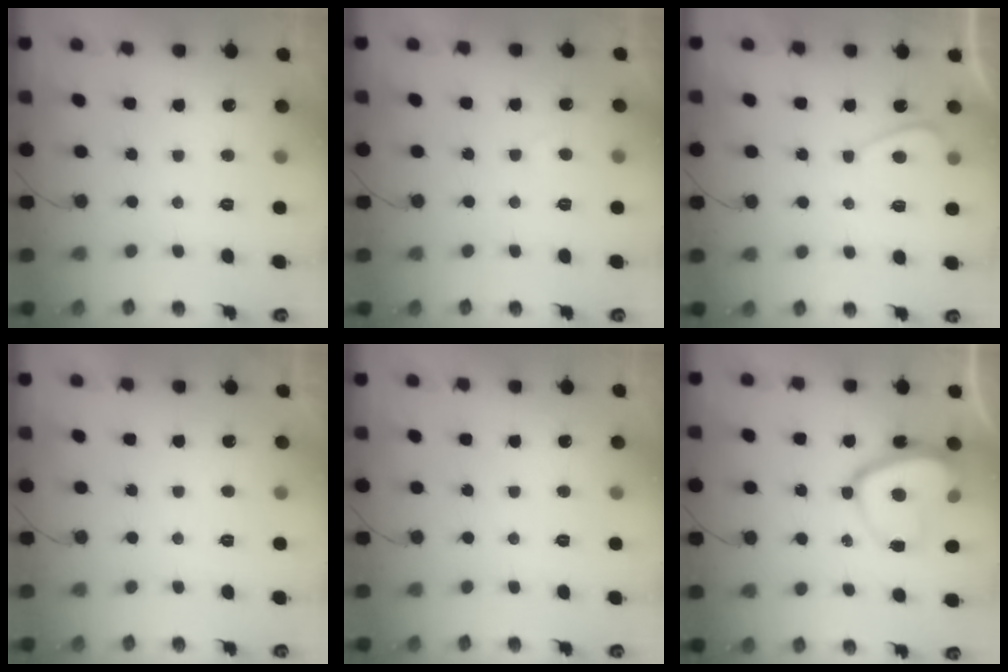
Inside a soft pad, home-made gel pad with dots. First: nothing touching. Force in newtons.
{"total": 2.1, "press": 2.0, "slide": 0.6}
{"total": 1.8, "press": 1.7, "slide": 0.6}
{"total": 2.3, "press": 2.3, "slide": 0.3}
{"total": 0.0}
{"total": 13.5, "press": 13.4, "slide": 1.2}